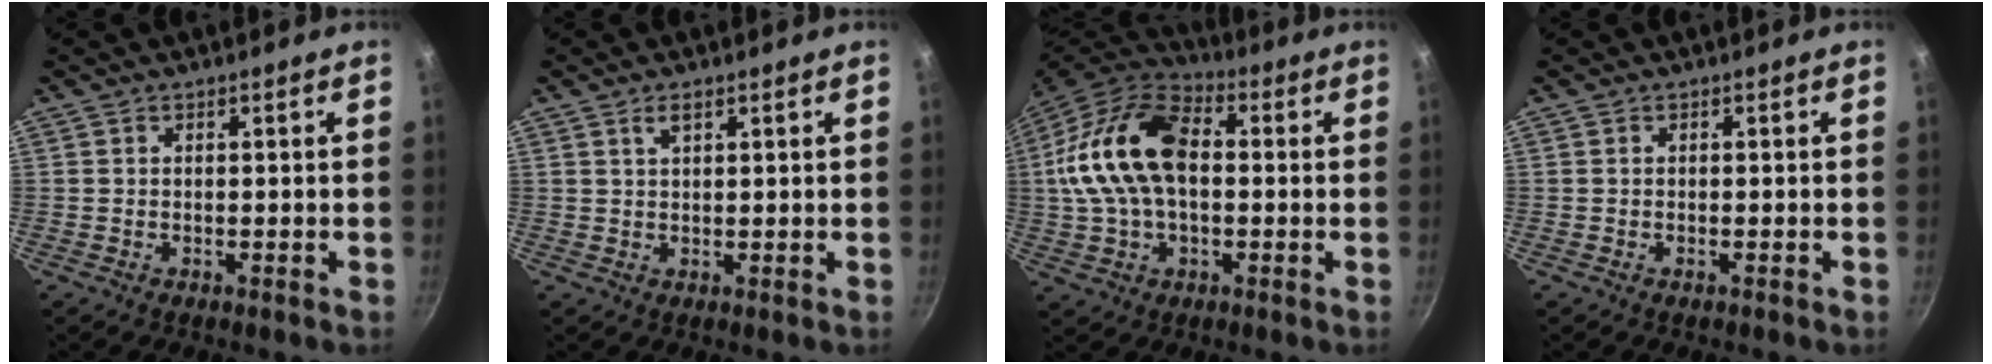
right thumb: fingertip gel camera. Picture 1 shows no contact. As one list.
[{"total": 2.0, "force": [1.1, 0.8, 1.4], "torque": [-0.024, 0.000, 0.023]}, {"total": 19.1, "force": [1.2, 11.8, 15.0], "torque": [-0.275, 0.031, 0.010]}, {"total": 0.6, "force": [-0.3, -0.1, 0.4], "torque": [-0.015, 0.003, -0.007]}]